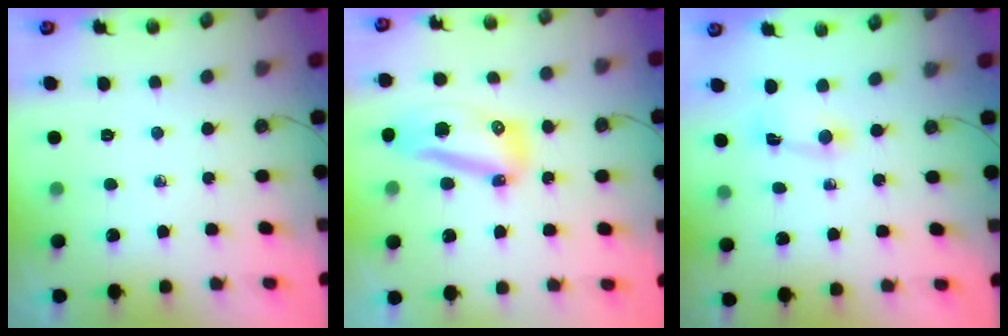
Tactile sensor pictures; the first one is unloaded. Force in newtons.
{"total": 15.3, "press": 13.8, "slide": 6.6}
{"total": 1.9, "press": 1.9, "slide": 0.4}